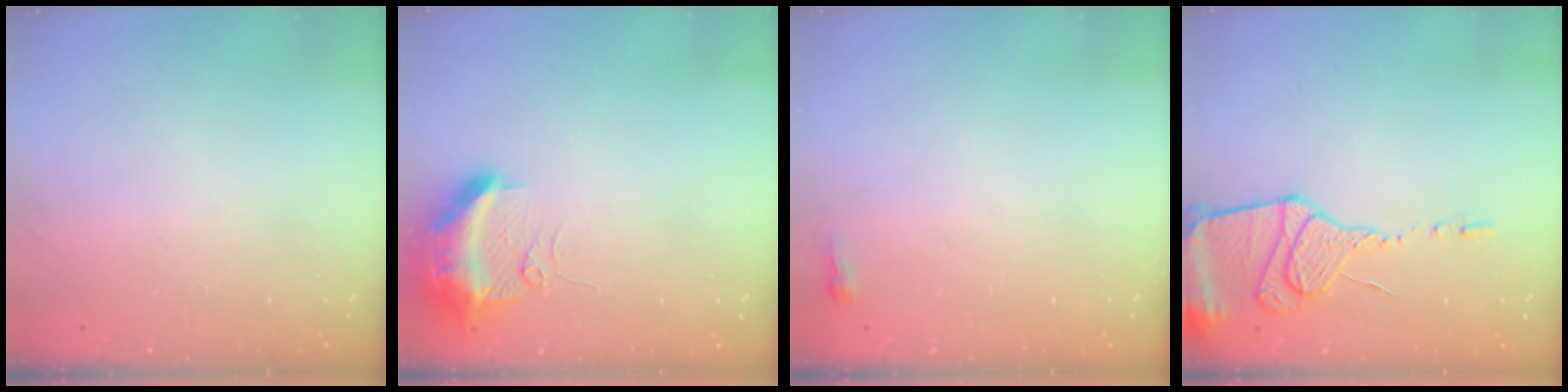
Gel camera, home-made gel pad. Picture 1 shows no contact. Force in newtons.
{"total": 11.0, "press": 10.9, "slide": 1.3}
{"total": 2.4, "press": 2.4, "slide": 0.6}
{"total": 13.7, "press": 13.7, "slide": 1.2}